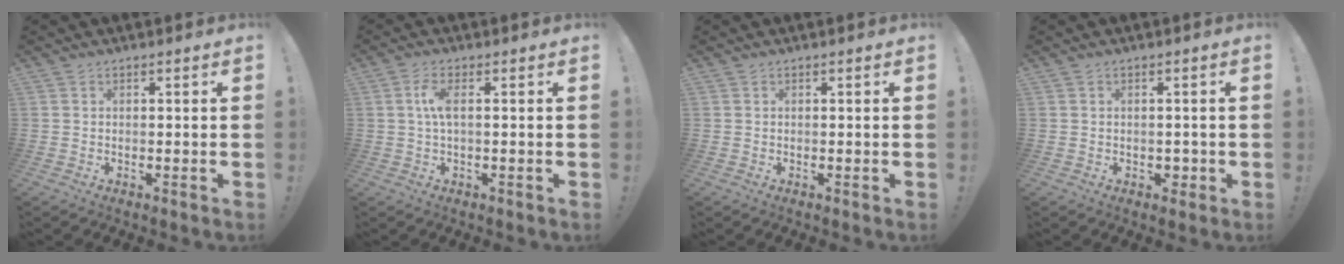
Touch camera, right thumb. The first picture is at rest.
{"total": 4.8, "force": [0.4, 1.4, 4.6], "torque": [-0.098, 0.003, 0.005]}
{"total": 0.0}
{"total": 2.4, "force": [-0.2, 2.1, 1.1], "torque": [-0.008, -0.001, -0.004]}